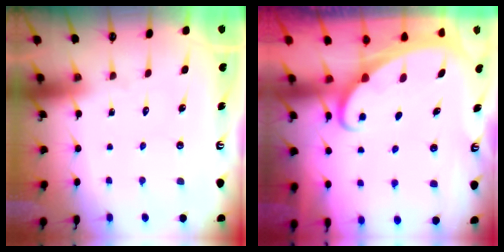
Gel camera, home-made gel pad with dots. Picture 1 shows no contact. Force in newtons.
{"total": 2.5, "press": 2.5, "slide": 0.4}